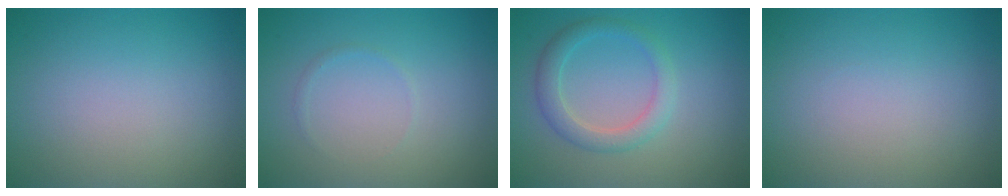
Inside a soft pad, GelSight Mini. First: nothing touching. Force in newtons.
{"total": 0.5, "press": 0.5, "slide": 0.0}
{"total": 2.8, "press": 2.8, "slide": 0.1}
{"total": 0.0}